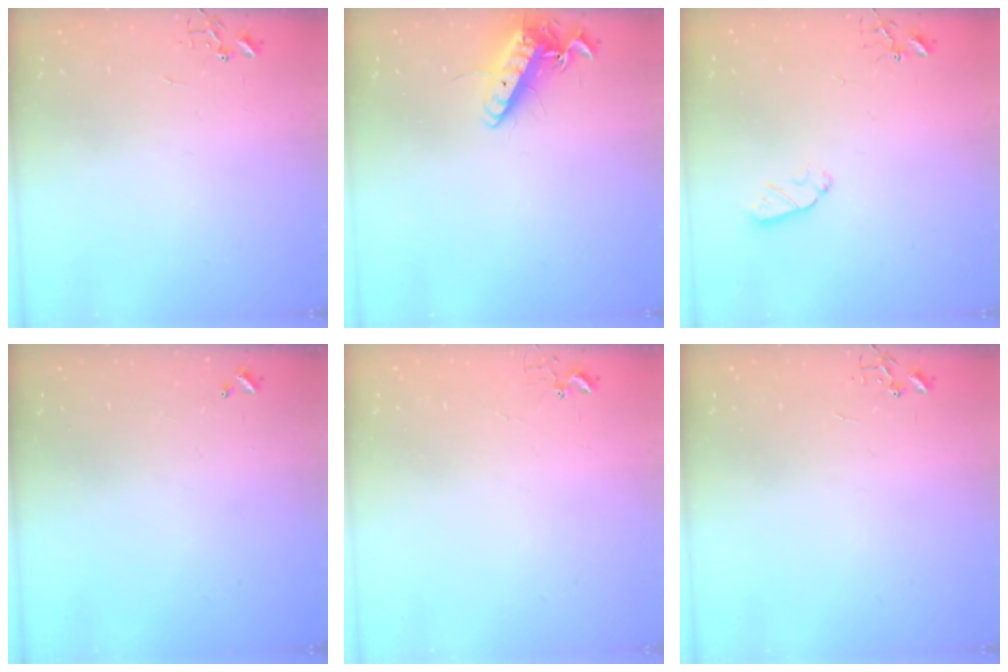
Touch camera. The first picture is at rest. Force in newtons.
{"total": 13.9, "press": 13.9, "slide": 1.3}
{"total": 6.2, "press": 6.2, "slide": 0.0}
{"total": 0.0}
{"total": 2.9, "press": 2.9, "slide": 0.3}
{"total": 0.0}